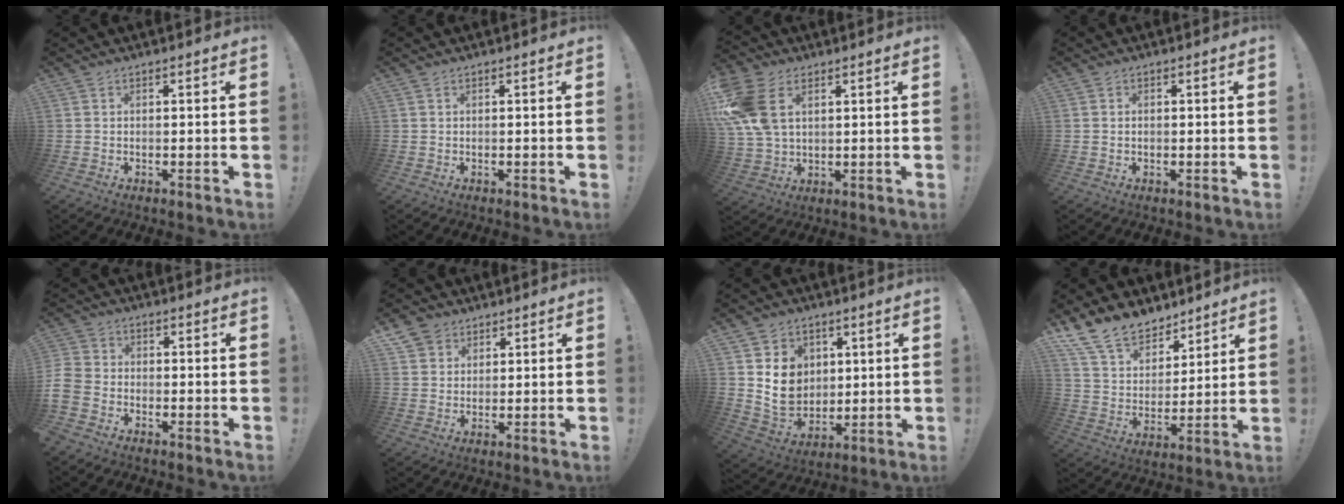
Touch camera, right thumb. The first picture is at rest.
{"total": 0.0}
{"total": 13.2, "force": [4.8, 8.8, 8.7], "torque": [-0.168, -0.009, 0.092]}
{"total": 0.6, "force": [0.1, 0.5, 0.2], "torque": [0.002, 0.000, -0.001]}
{"total": 5.8, "force": [-3.5, 4.0, 2.3], "torque": [-0.060, 0.015, -0.067]}
{"total": 5.5, "force": [3.5, 4.3, 0.5], "torque": [-0.015, -0.019, 0.069]}
{"total": 12.0, "force": [3.8, 10.2, 5.1], "torque": [-0.077, -0.027, 0.081]}
{"total": 15.3, "force": [11.9, 8.3, 4.8], "torque": [-0.103, -0.084, 0.228]}